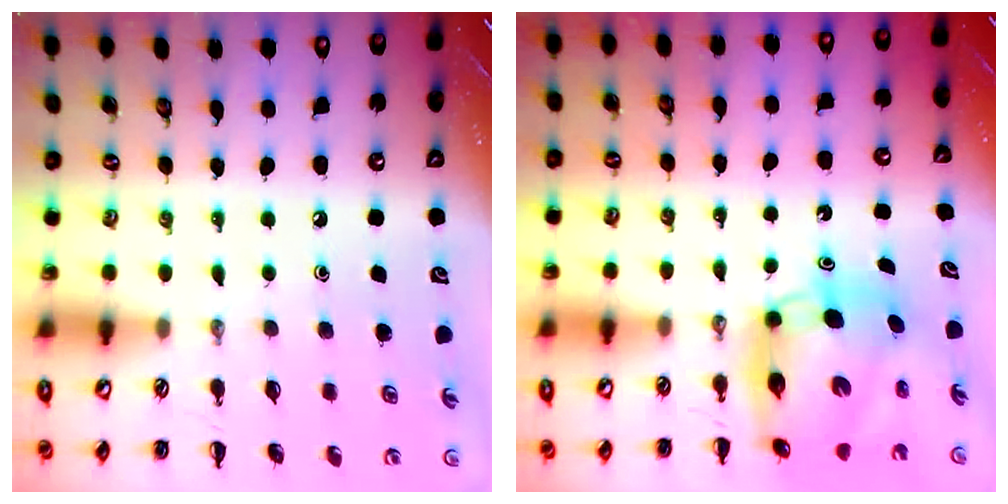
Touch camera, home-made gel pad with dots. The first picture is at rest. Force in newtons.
{"total": 8.8, "press": 8.5, "slide": 2.4}